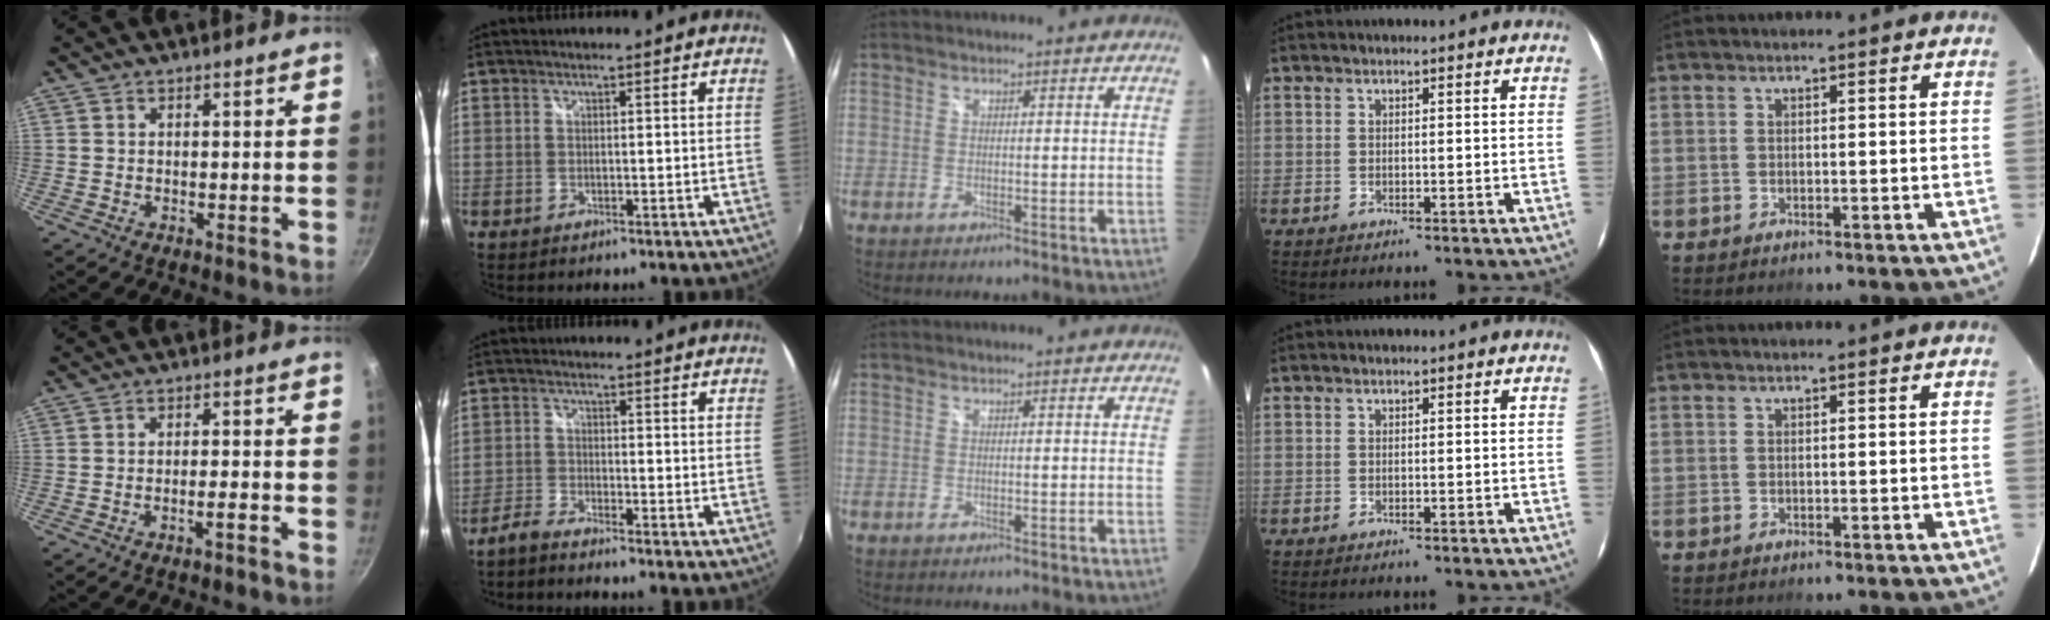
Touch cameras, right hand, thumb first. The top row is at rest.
{"thumb": {"total": 2.0, "force": [-1.5, -0.1, 1.4], "torque": [-0.027, 0.012, -0.023]}, "index": {"total": 3.0, "force": [-2.8, 0.3, 0.8], "torque": [-0.031, -0.004, -0.063]}}